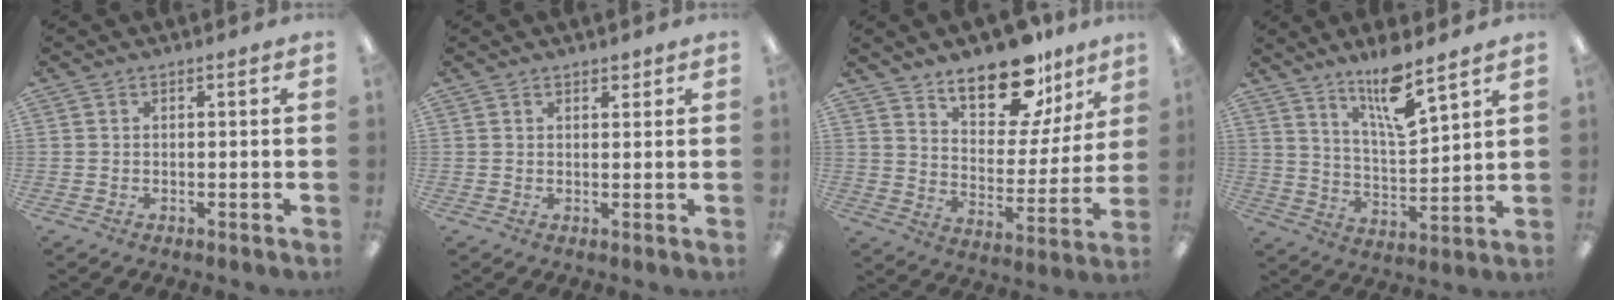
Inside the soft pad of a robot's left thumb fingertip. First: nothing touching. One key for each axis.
{"total": 1.8, "fx": 1.3, "fy": 0.9, "fz": 0.8, "tx": -0.009, "ty": -0.002, "tz": 0.022}
{"total": 17.2, "fx": 13.3, "fy": 7.2, "fz": 8.3, "tx": -0.119, "ty": -0.088, "tz": 0.229}
{"total": 12.0, "fx": 9.3, "fy": 2.3, "fz": 7.3, "tx": -0.133, "ty": -0.052, "tz": 0.159}